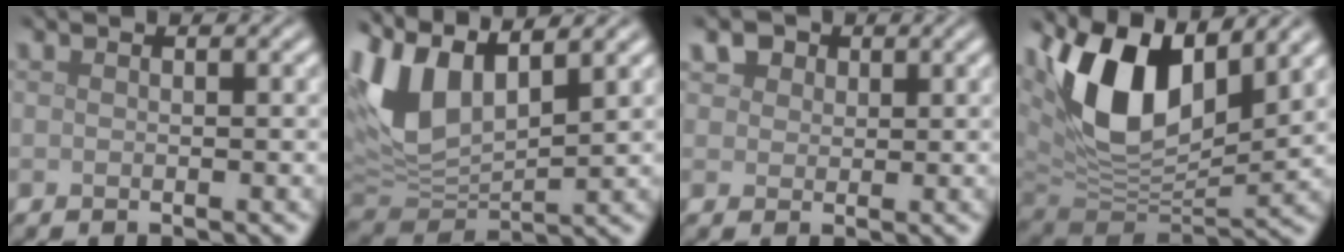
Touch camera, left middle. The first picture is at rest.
{"total": 8.8, "force": [3.3, 4.5, 6.8], "torque": [-0.163, 0.008, 0.060]}
{"total": 3.8, "force": [2.2, 2.5, 1.7], "torque": [-0.043, 0.007, 0.029]}
{"total": 12.2, "force": [5.1, 6.2, 9.1], "torque": [-0.173, 0.004, 0.090]}